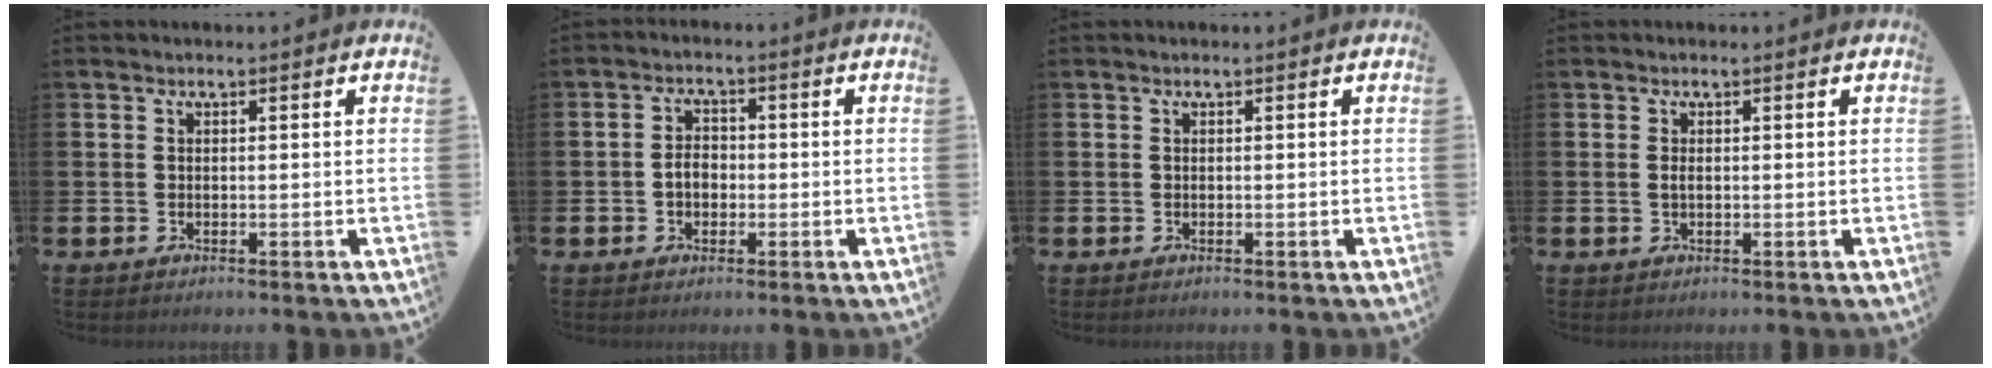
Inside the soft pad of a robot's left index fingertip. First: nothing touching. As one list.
[{"total": 2.7, "force": [-0.6, 2.0, 1.7], "torque": [-0.019, -0.001, -0.016]}, {"total": 0.0}, {"total": 0.8, "force": [0.1, 0.3, 0.7], "torque": [-0.008, -0.001, -0.001]}]